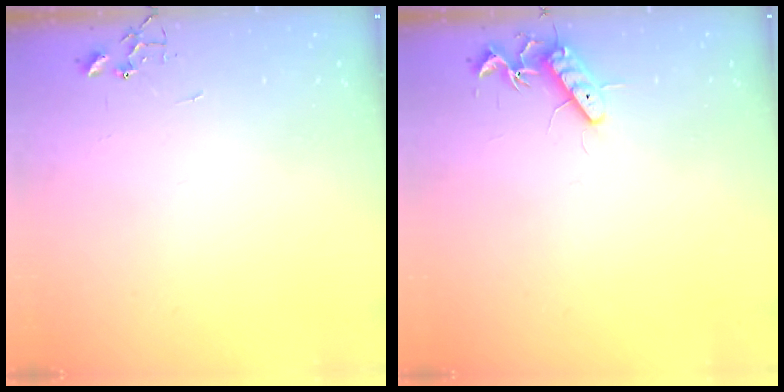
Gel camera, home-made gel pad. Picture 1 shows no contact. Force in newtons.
{"total": 11.5, "press": 11.5, "slide": 1.0}